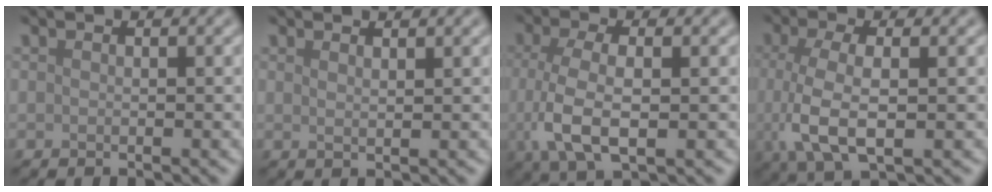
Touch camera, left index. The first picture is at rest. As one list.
[{"total": 1.1, "force": [0.9, 0.3, 0.5], "torque": [-0.005, 0.000, 0.013]}, {"total": 5.6, "force": [-0.5, 2.5, 5.0], "torque": [-0.113, -0.008, -0.008]}, {"total": 5.6, "force": [-0.4, 2.2, 5.1], "torque": [-0.114, -0.008, -0.006]}]